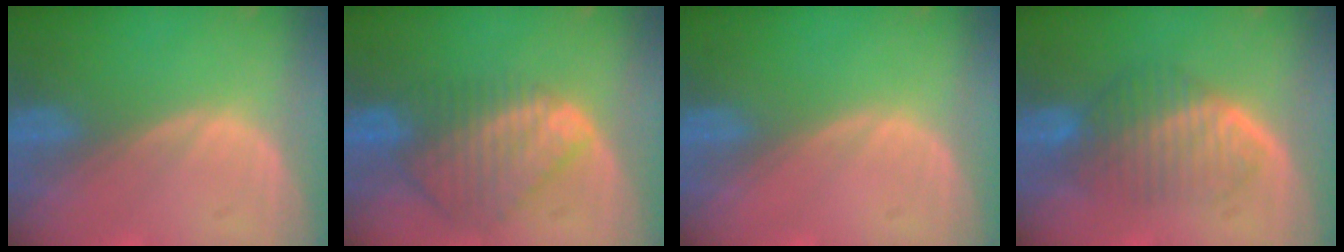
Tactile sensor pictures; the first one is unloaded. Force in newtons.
{"total": 9.1, "press": 7.7, "slide": 4.8}
{"total": 0.0}
{"total": 6.7, "press": 6.5, "slide": 1.8}